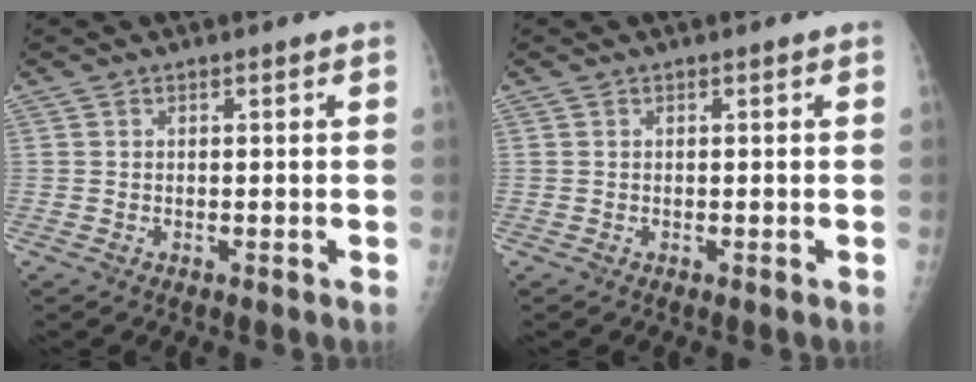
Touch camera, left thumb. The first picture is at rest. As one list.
[{"total": 0.0}]